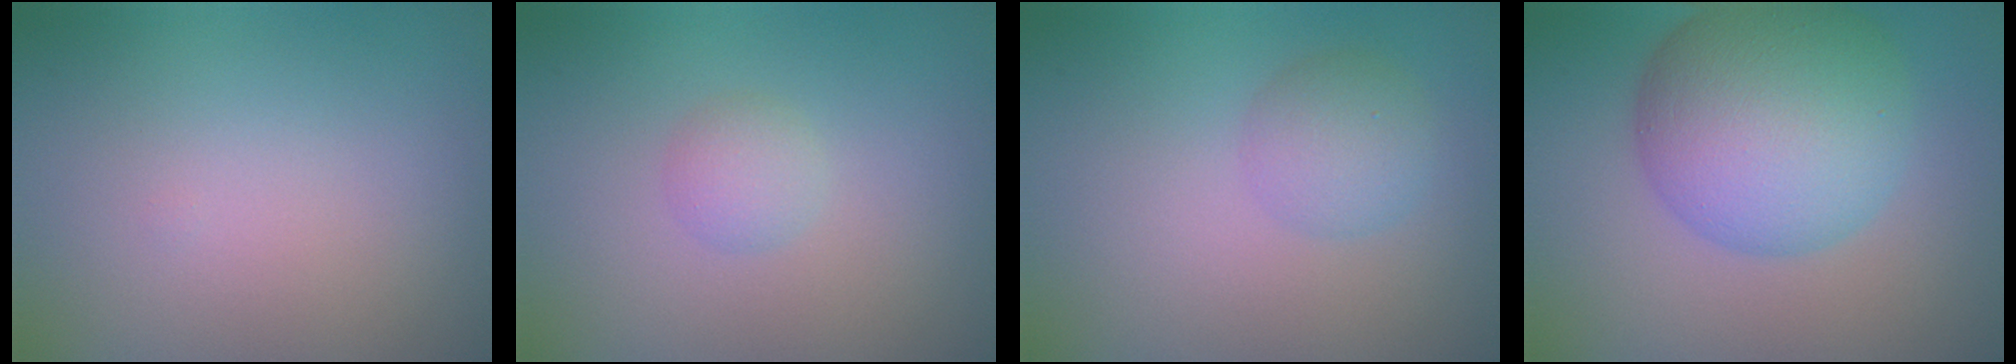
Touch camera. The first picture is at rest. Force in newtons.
{"total": 1.5, "press": 1.5, "slide": 0.1}
{"total": 2.6, "press": 2.6, "slide": 0.1}
{"total": 10.6, "press": 10.6, "slide": 0.1}